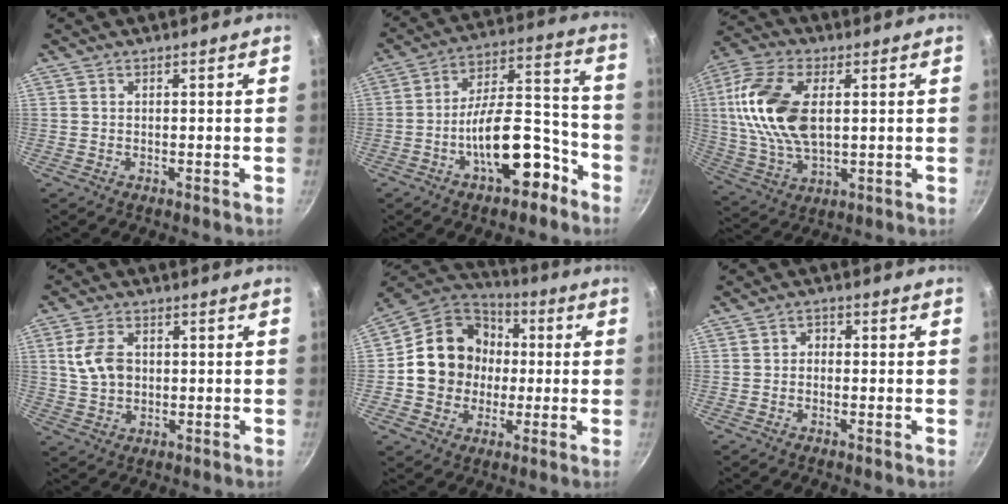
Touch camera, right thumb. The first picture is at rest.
{"total": 16.0, "force": [-7.6, 7.1, 12.2], "torque": [-0.148, 0.082, -0.114]}
{"total": 17.1, "force": [2.8, 9.4, 13.9], "torque": [-0.270, 0.000, 0.050]}
{"total": 7.4, "force": [1.0, 5.2, 5.2], "torque": [-0.091, 0.004, 0.019]}
{"total": 16.5, "force": [0.3, 14.6, 7.7], "torque": [-0.101, 0.030, -0.003]}
{"total": 1.9, "force": [-0.4, 1.6, 1.0], "torque": [-0.011, 0.010, -0.011]}